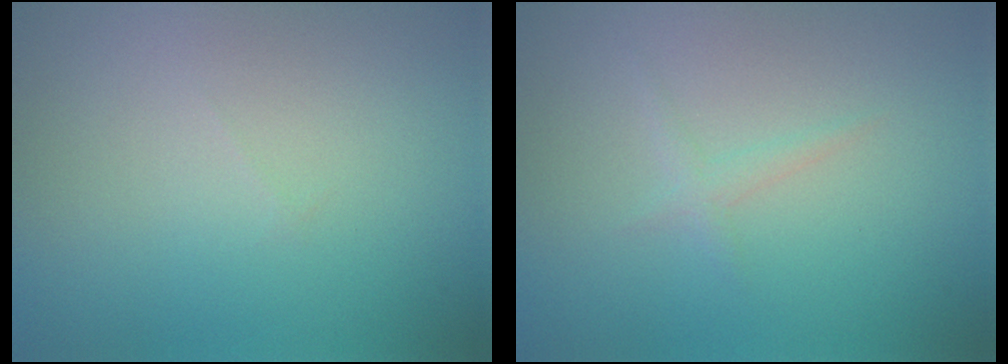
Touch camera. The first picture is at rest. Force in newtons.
{"total": 0.9, "press": 0.9, "slide": 0.0}